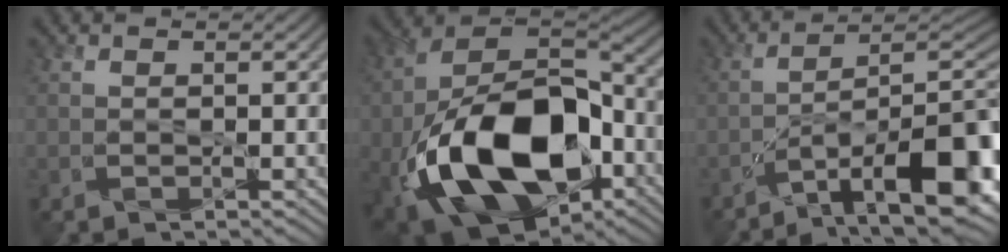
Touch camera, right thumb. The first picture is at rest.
{"total": 20.0, "force": [-7.7, 12.1, 14.0], "torque": [-0.282, -0.032, -0.134]}
{"total": 16.1, "force": [-9.0, 5.4, 12.2], "torque": [-0.167, -0.011, -0.141]}